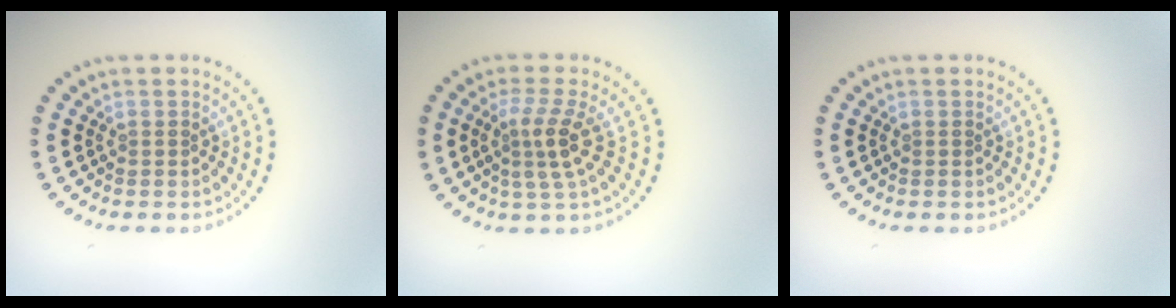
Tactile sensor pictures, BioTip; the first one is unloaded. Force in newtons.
{"total": 3.0, "press": 2.3, "slide": 1.9}
{"total": 0.0}